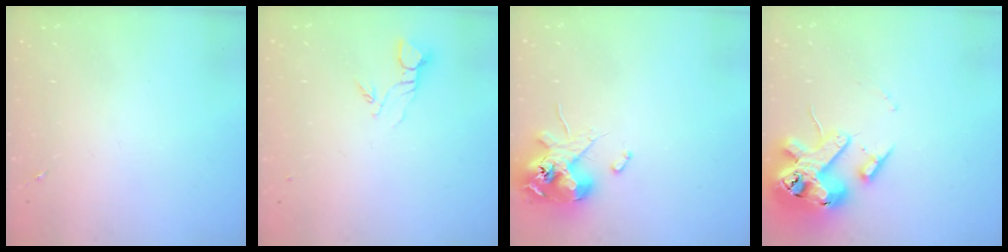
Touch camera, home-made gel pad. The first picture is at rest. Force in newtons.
{"total": 3.8, "press": 3.8, "slide": 0.3}
{"total": 12.4, "press": 12.2, "slide": 2.2}
{"total": 18.6, "press": 18.4, "slide": 2.8}